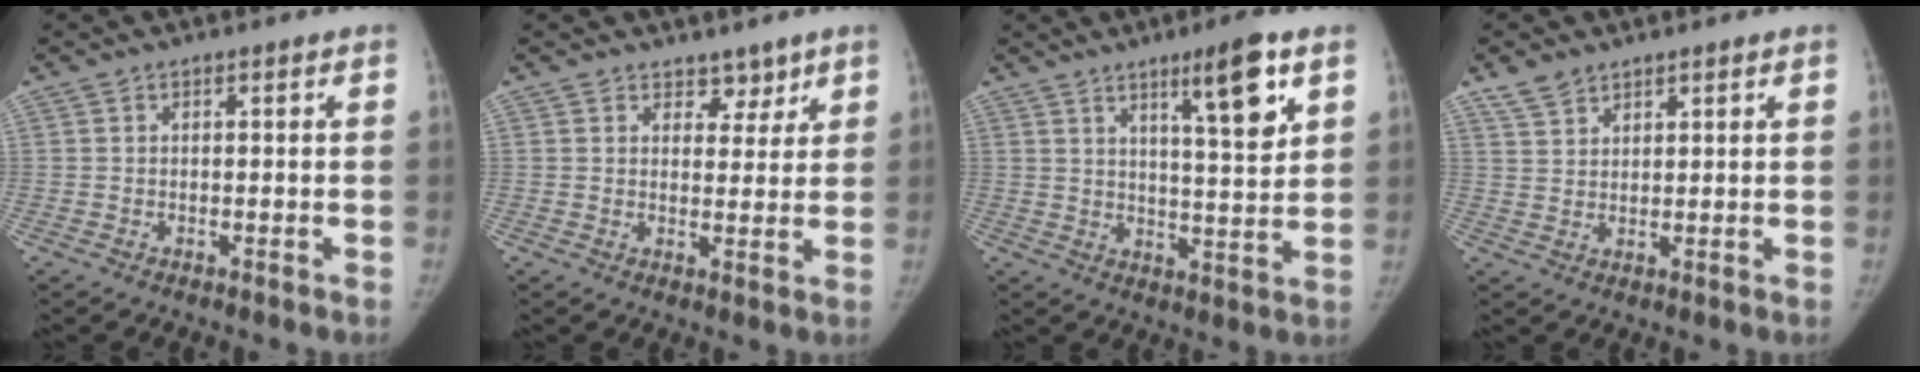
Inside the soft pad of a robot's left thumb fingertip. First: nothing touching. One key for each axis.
{"total": 3.6, "fx": 2.8, "fy": 2.2, "fz": 0.7, "tx": 0.021, "ty": -0.018, "tz": 0.039}
{"total": 10.6, "fx": 5.6, "fy": 1.7, "fz": 8.9, "tx": -0.128, "ty": -0.033, "tz": 0.088}
{"total": 3.7, "fx": 3.0, "fy": 2.0, "fz": 0.9, "tx": -0.009, "ty": -0.009, "tz": 0.063}